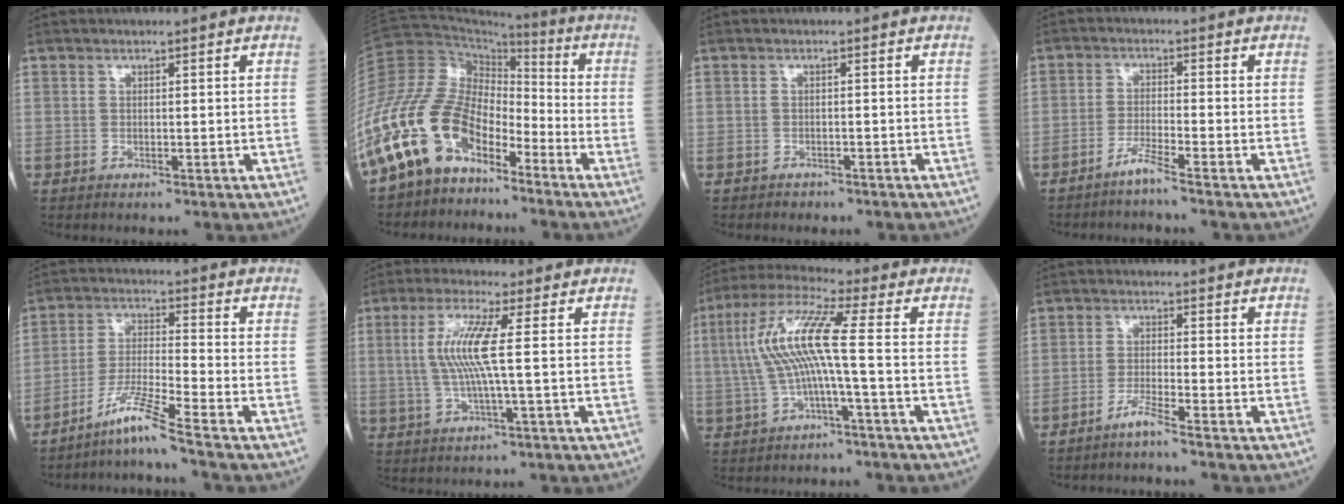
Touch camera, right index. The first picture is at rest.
{"total": 17.6, "force": [-12.1, 8.7, 9.5], "torque": [-0.212, 0.032, -0.232]}
{"total": 1.5, "force": [-1.3, 0.6, 0.2], "torque": [-0.012, 0.000, -0.018]}
{"total": 3.1, "force": [-2.6, -0.9, 1.5], "torque": [-0.034, -0.008, -0.055]}
{"total": 7.1, "force": [-5.7, -1.9, 3.8], "torque": [-0.080, -0.023, -0.115]}
{"total": 7.5, "force": [0.8, -0.4, 7.4], "torque": [-0.163, 0.003, 0.014]}
{"total": 10.2, "force": [-0.2, 0.2, 10.2], "torque": [-0.216, 0.028, -0.008]}
{"total": 2.8, "force": [-2.4, -0.8, 1.4], "torque": [-0.032, -0.006, -0.051]}